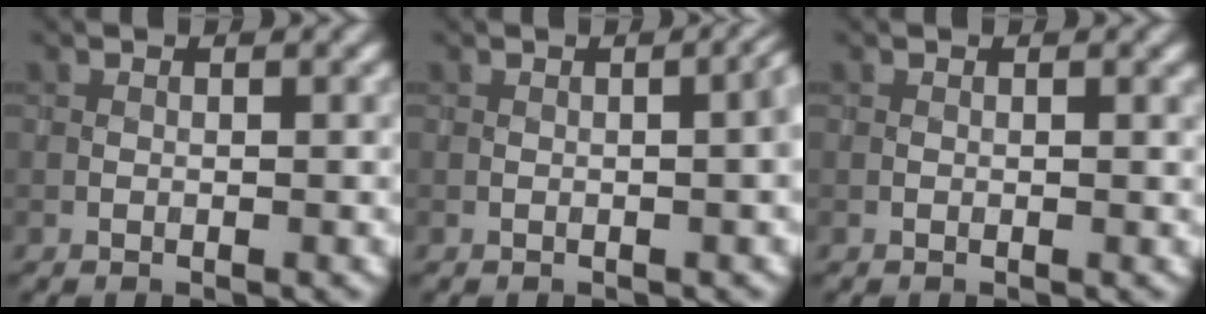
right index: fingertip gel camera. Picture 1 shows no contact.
{"total": 3.1, "force": [0.0, 1.0, 2.9], "torque": [-0.022, 0.011, 0.002]}
{"total": 0.0}